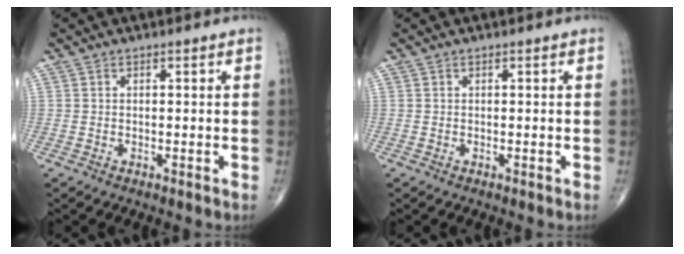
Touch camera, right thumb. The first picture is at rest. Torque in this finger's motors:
{"motor_torque": [0.00, 0.00, 0.00, 0.00, 0.00]}